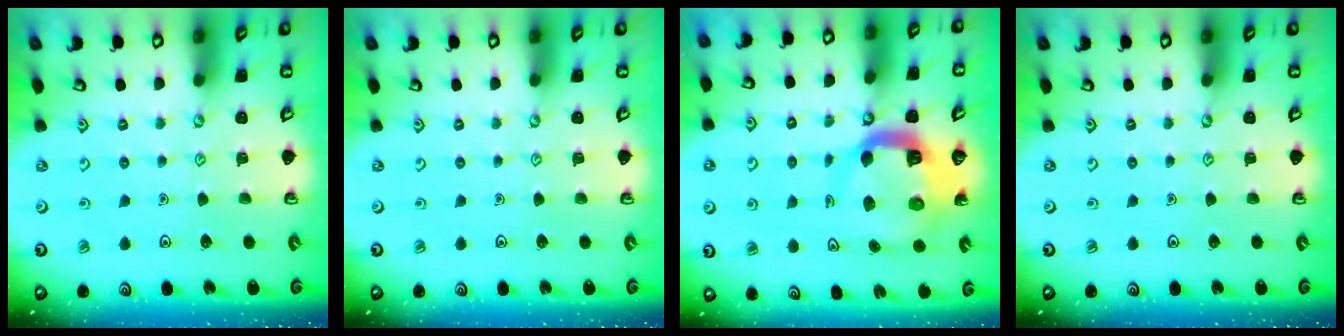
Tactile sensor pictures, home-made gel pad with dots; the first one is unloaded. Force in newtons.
{"total": 0.0}
{"total": 11.3, "press": 11.2, "slide": 1.5}
{"total": 0.0}